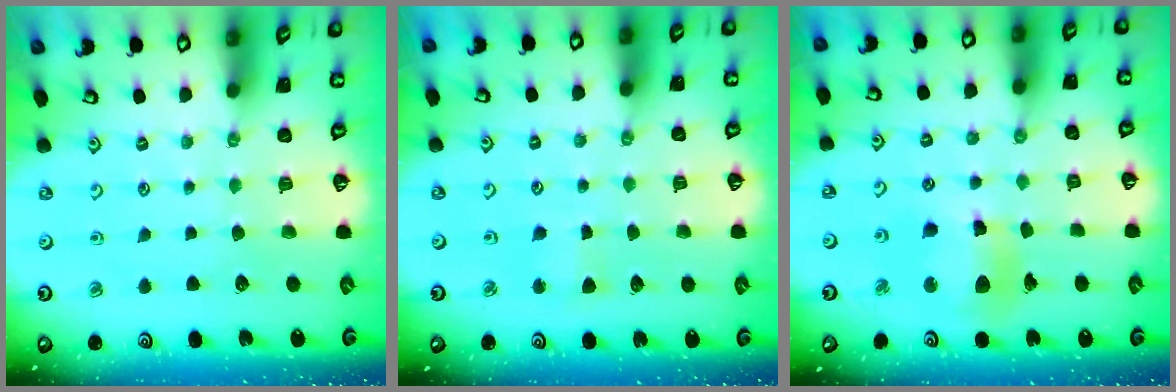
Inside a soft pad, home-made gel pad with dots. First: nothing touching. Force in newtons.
{"total": 3.5, "press": 3.4, "slide": 0.4}
{"total": 11.9, "press": 11.7, "slide": 1.8}